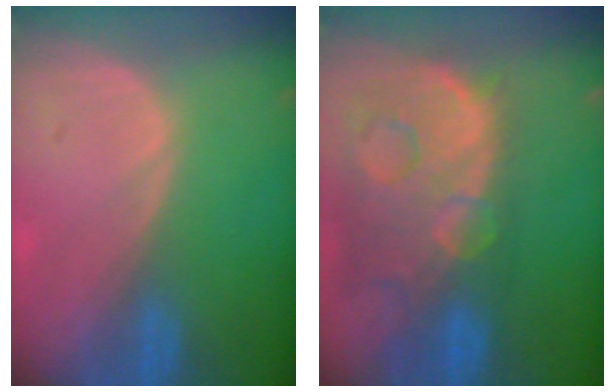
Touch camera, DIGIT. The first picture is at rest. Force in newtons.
{"total": 14.1, "press": 11.5, "slide": 8.2}